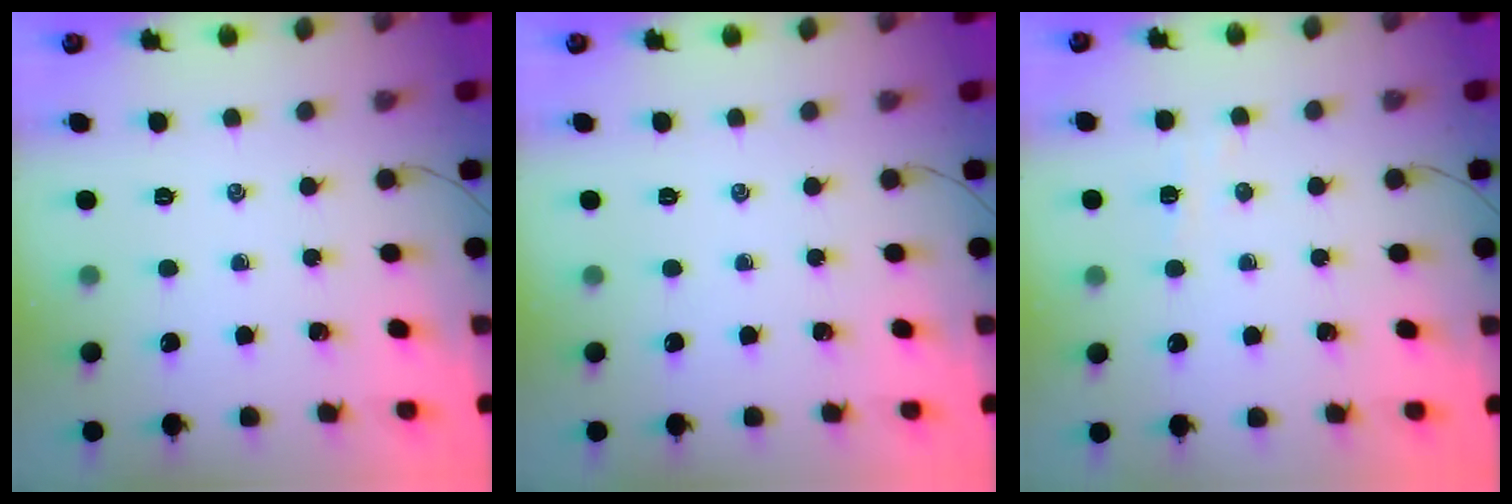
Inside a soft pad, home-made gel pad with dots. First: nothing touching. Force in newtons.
{"total": 0.0}
{"total": 3.5, "press": 3.3, "slide": 1.3}